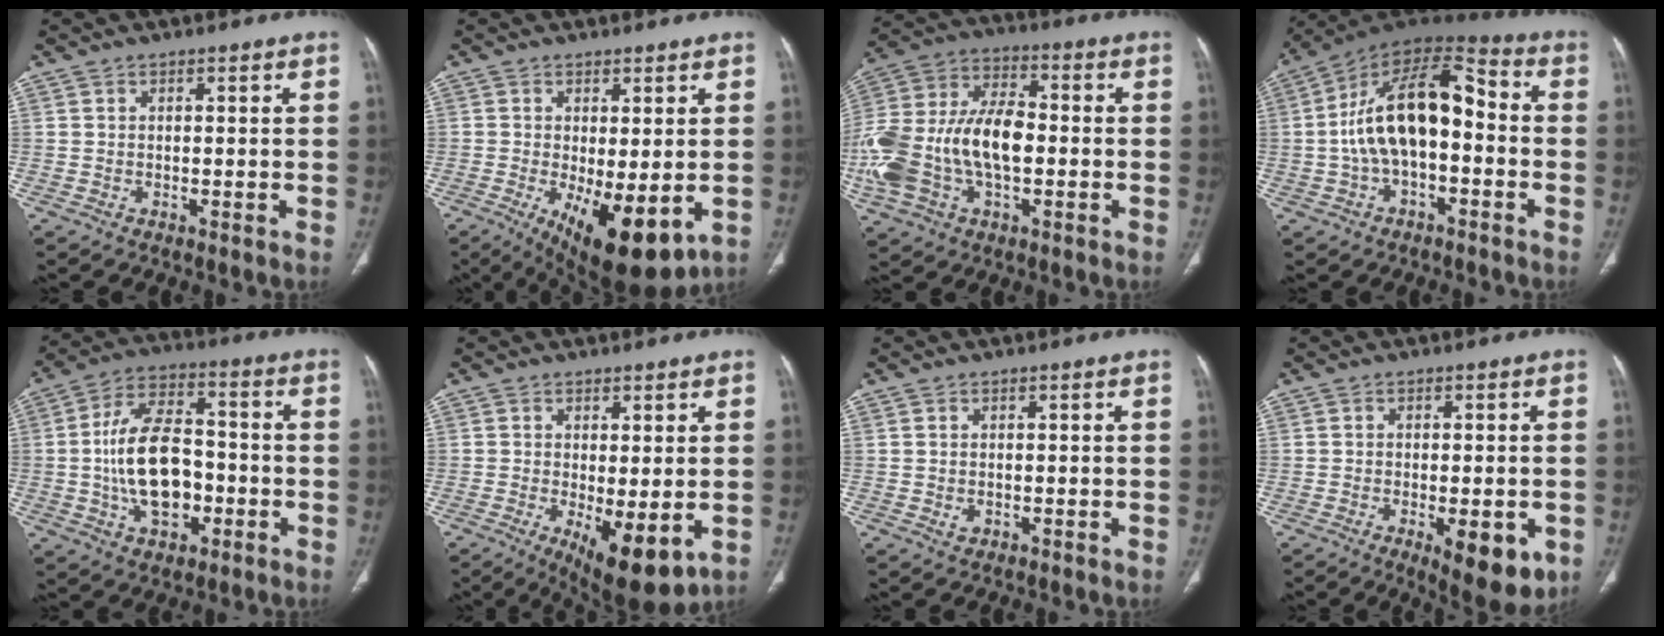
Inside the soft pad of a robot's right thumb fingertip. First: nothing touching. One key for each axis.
{"total": 13.2, "fx": -3.5, "fy": 5.2, "fz": 11.5, "tx": -0.174, "ty": -0.026, "tz": -0.035}
{"total": 22.7, "fx": -3.1, "fy": 13.5, "fz": 18.0, "tx": -0.396, "ty": 0.027, "tz": -0.053}
{"total": 17.6, "fx": -1.3, "fy": 9.1, "fz": 15.0, "tx": -0.252, "ty": 0.054, "tz": -0.030}
{"total": 15.8, "fx": -2.6, "fy": 9.3, "fz": 12.5, "tx": -0.209, "ty": 0.029, "tz": -0.042}
{"total": 10.9, "fx": -2.8, "fy": 4.3, "fz": 9.6, "tx": -0.140, "ty": -0.023, "tz": -0.029}
{"total": 1.4, "fx": -0.2, "fy": 1.1, "fz": 0.8, "tx": -0.014, "ty": 0.003, "tz": 0.000}
{"total": 10.4, "fx": -3.9, "fy": 4.3, "fz": 8.7, "tx": -0.096, "ty": -0.006, "tz": -0.044}